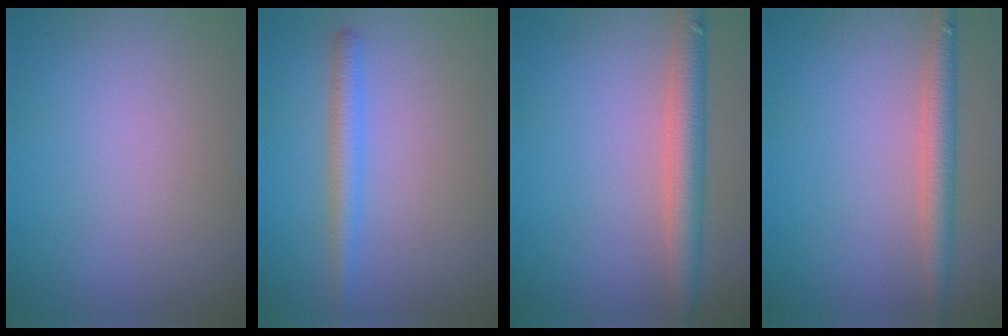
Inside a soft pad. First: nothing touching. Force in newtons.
{"total": 2.3, "press": 2.3, "slide": 0.1}
{"total": 3.9, "press": 3.9, "slide": 0.3}
{"total": 3.0, "press": 3.0, "slide": 0.1}